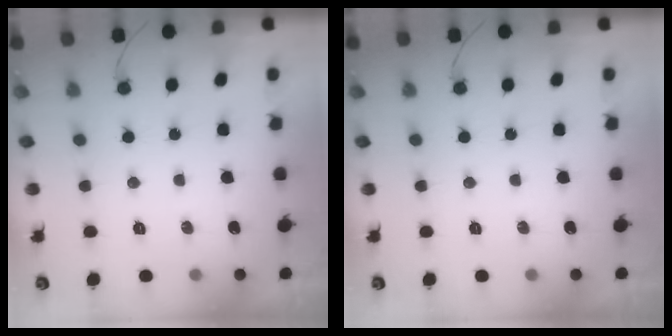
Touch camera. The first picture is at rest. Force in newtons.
{"total": 0.0}